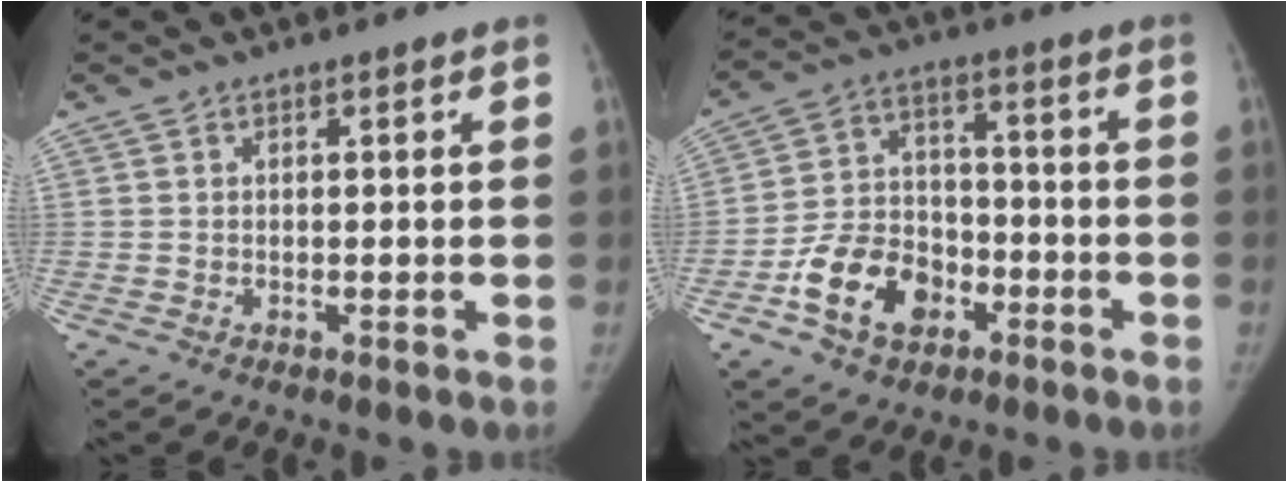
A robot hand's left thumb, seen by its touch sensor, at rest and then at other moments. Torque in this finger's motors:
{"motor_torque": [-0.07, 0.20, 0.19, 0.22, 0.03]}